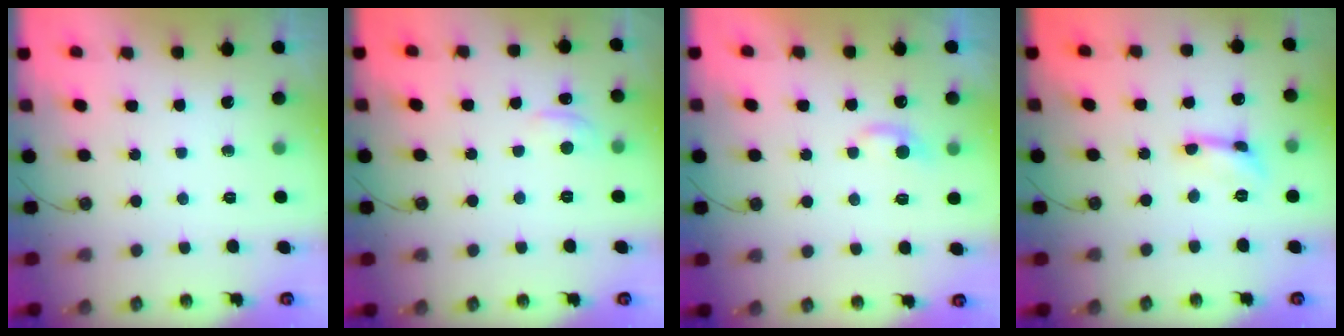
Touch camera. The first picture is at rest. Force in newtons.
{"total": 0.5, "press": 0.3, "slide": 0.4}
{"total": 1.3, "press": 1.1, "slide": 0.7}
{"total": 0.0}